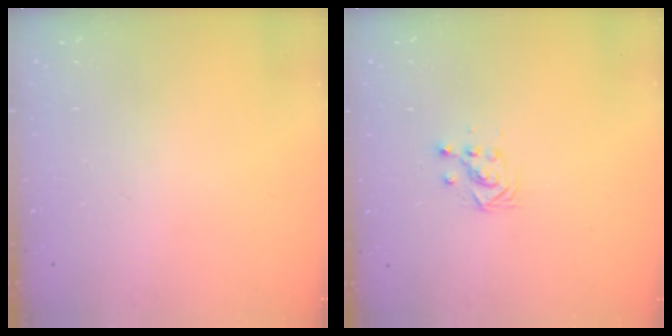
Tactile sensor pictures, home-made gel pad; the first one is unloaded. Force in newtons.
{"total": 3.0, "press": 3.0, "slide": 0.2}